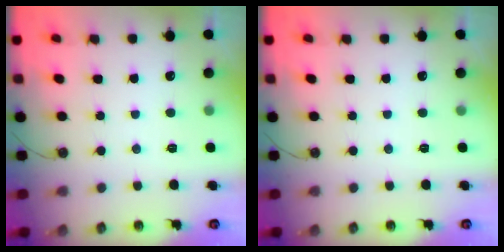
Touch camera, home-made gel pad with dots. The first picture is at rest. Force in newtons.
{"total": 0.0}